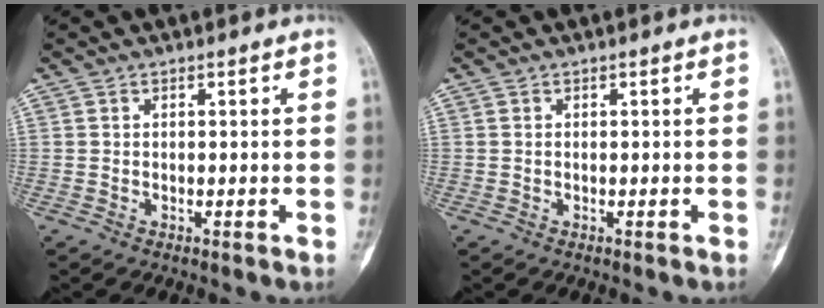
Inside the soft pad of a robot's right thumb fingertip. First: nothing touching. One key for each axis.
{"total": 0.0}